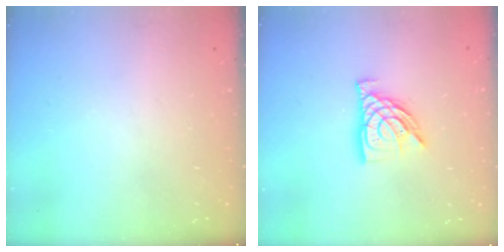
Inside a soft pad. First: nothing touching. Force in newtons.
{"total": 12.2, "press": 12.1, "slide": 1.2}